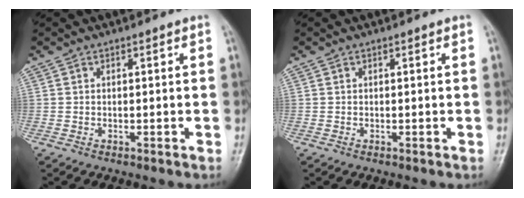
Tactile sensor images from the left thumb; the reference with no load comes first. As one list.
[{"total": 0.0}]